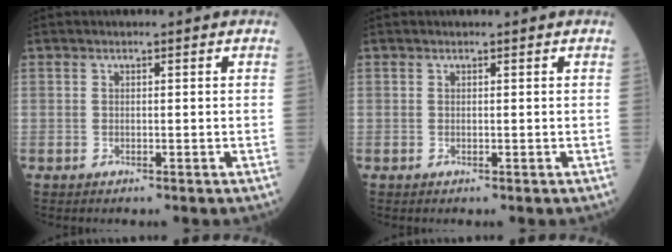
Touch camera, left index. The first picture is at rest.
{"total": 0.0}